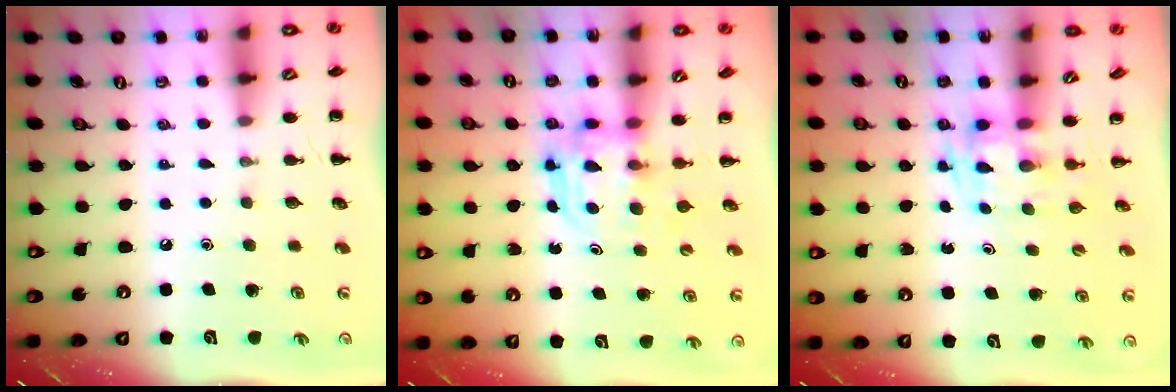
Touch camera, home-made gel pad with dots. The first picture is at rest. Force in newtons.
{"total": 3.6, "press": 3.6, "slide": 0.2}
{"total": 2.8, "press": 2.5, "slide": 1.3}